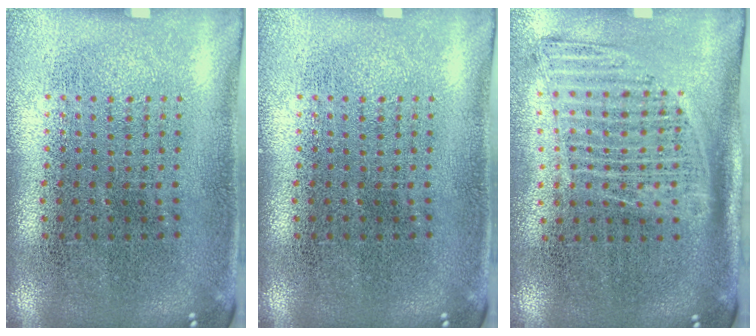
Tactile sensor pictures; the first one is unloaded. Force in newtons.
{"total": 0.0}
{"total": 1.3, "press": 1.1, "slide": 0.7}